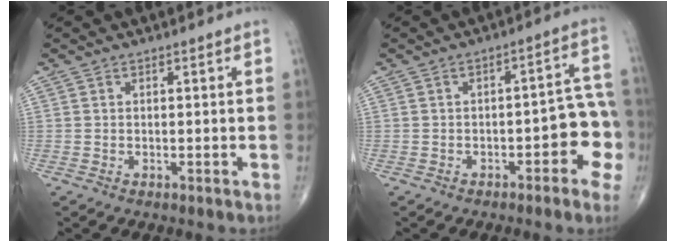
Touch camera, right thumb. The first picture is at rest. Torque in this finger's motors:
{"motor_torque": [1.13, 1.00, 0.65, -0.48, 0.17]}